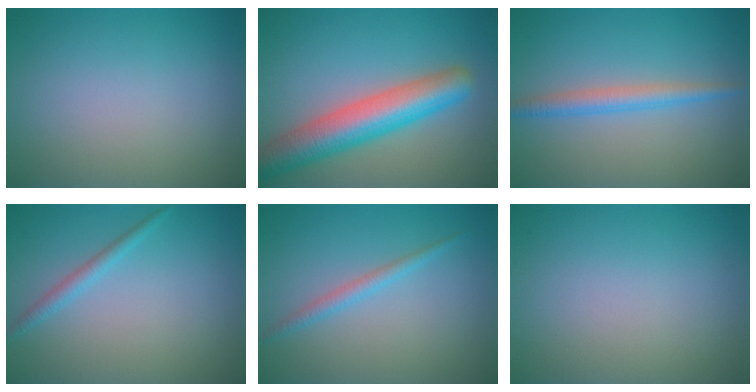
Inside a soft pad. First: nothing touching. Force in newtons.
{"total": 7.4, "press": 7.4, "slide": 0.4}
{"total": 2.5, "press": 2.5, "slide": 0.0}
{"total": 1.4, "press": 1.4, "slide": 0.0}
{"total": 1.5, "press": 1.5, "slide": 0.1}
{"total": 0.0}